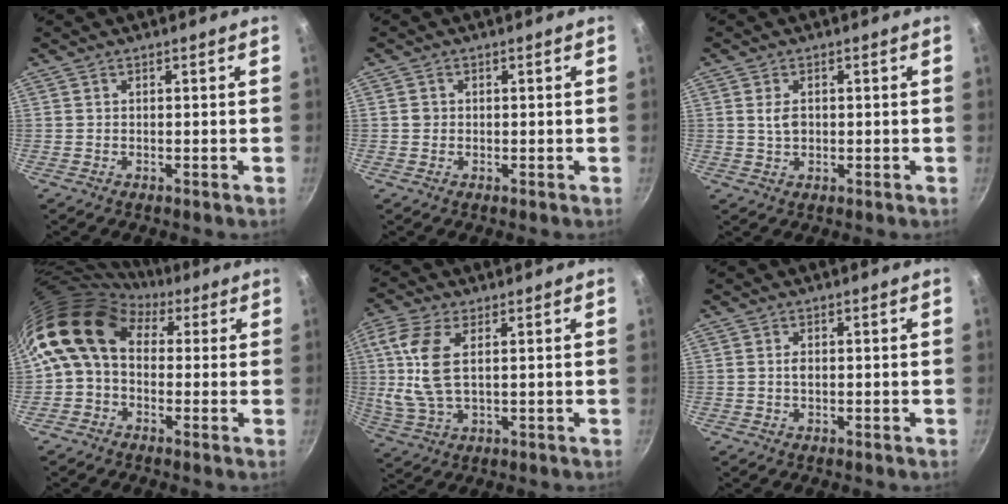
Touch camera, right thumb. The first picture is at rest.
{"total": 1.2, "force": [-0.1, 1.2, 0.3], "torque": [-0.001, 0.005, -0.002]}
{"total": 3.1, "force": [0.4, 2.1, 2.2], "torque": [-0.032, 0.000, 0.009]}
{"total": 12.8, "force": [2.5, 9.5, 8.2], "torque": [-0.138, 0.025, 0.018]}
{"total": 10.7, "force": [2.0, 5.0, 9.2], "torque": [-0.202, 0.003, 0.040]}
{"total": 1.4, "force": [0.1, 0.8, 1.1], "torque": [-0.017, 0.002, 0.001]}